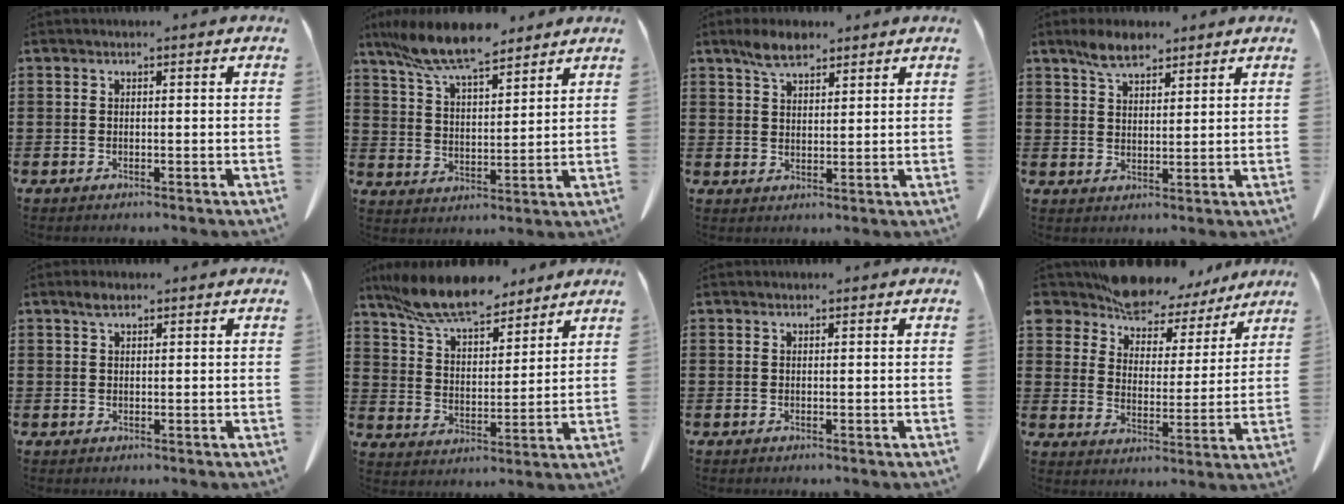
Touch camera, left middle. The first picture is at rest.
{"total": 10.3, "force": [8.6, 1.9, 5.3], "torque": [-0.129, -0.027, 0.159]}
{"total": 4.5, "force": [3.4, 2.0, 2.2], "torque": [-0.053, 0.005, 0.065]}
{"total": 4.9, "force": [3.8, 2.2, 2.2], "torque": [-0.047, 0.000, 0.070]}
{"total": 1.6, "force": [1.0, 0.8, 0.9], "torque": [-0.022, 0.002, 0.020]}
{"total": 10.7, "force": [9.3, 2.3, 4.7], "torque": [-0.126, -0.036, 0.174]}
{"total": 0.0}
{"total": 8.6, "force": [8.0, 2.7, 1.4], "torque": [-0.072, -0.048, 0.148]}